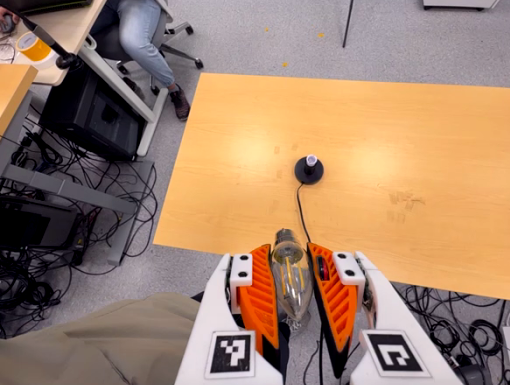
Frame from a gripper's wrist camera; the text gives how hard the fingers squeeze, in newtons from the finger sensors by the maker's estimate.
{"total": 20.6, "left": 22.8, "right": 18.4}